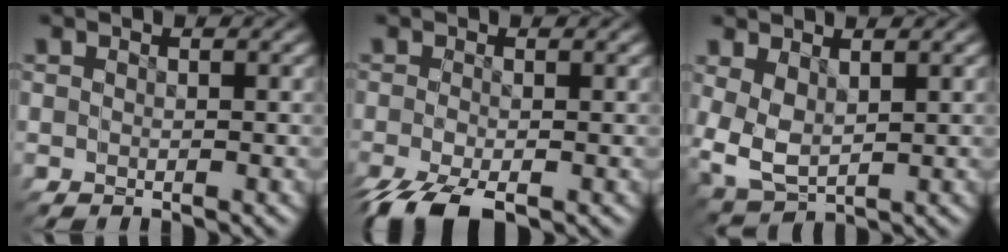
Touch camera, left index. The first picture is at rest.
{"total": 2.1, "force": [-1.9, -0.8, 0.5], "torque": [0.003, -0.004, -0.027]}
{"total": 5.1, "force": [2.5, 4.0, 1.9], "torque": [-0.053, 0.002, 0.044]}